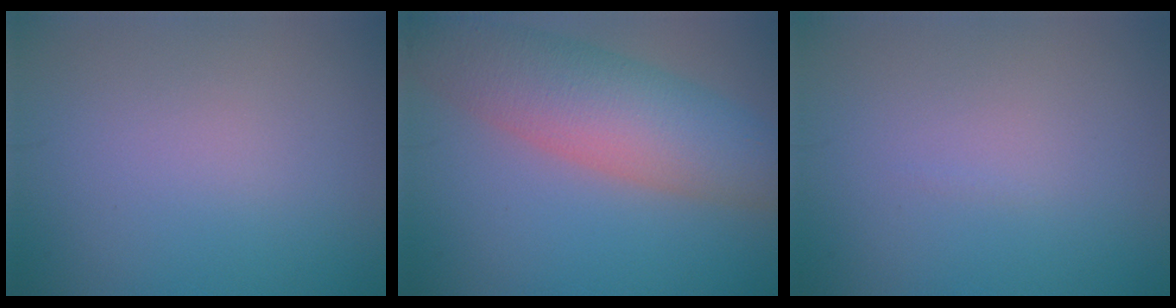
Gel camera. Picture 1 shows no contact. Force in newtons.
{"total": 8.5, "press": 8.4, "slide": 0.6}
{"total": 0.0}